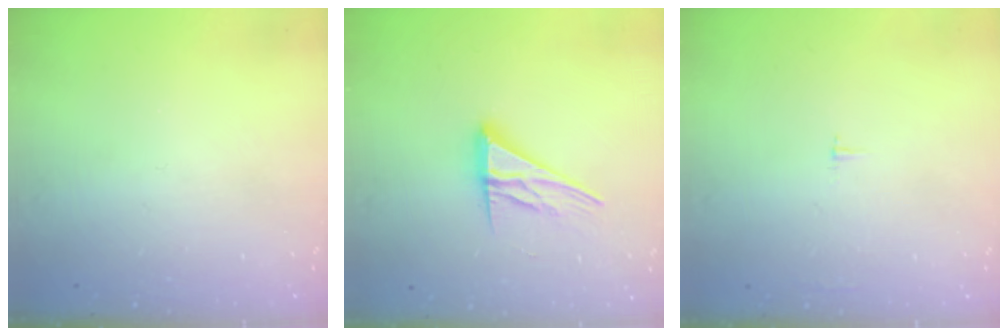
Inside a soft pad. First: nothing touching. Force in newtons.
{"total": 12.6, "press": 12.5, "slide": 1.1}
{"total": 1.8, "press": 1.8, "slide": 0.1}